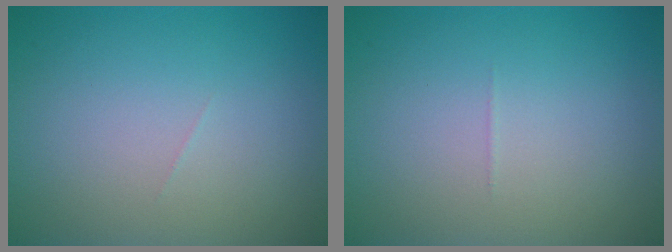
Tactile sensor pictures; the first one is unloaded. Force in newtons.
{"total": 0.0}